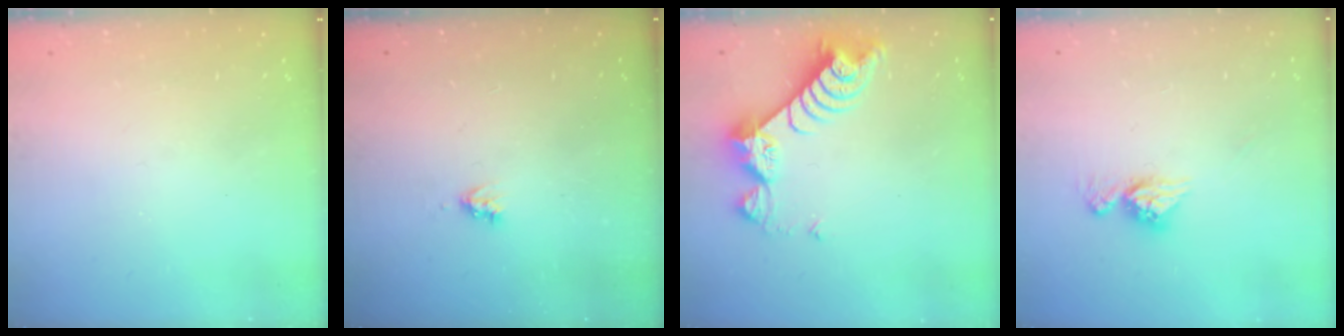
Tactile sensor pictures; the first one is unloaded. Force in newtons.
{"total": 2.6, "press": 2.6, "slide": 0.4}
{"total": 9.1, "press": 9.1, "slide": 0.6}
{"total": 9.4, "press": 9.4, "slide": 0.8}